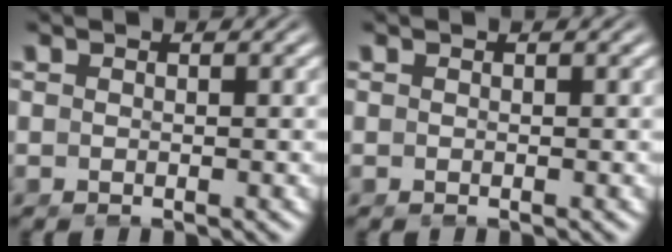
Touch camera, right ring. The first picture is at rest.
{"total": 0.0}